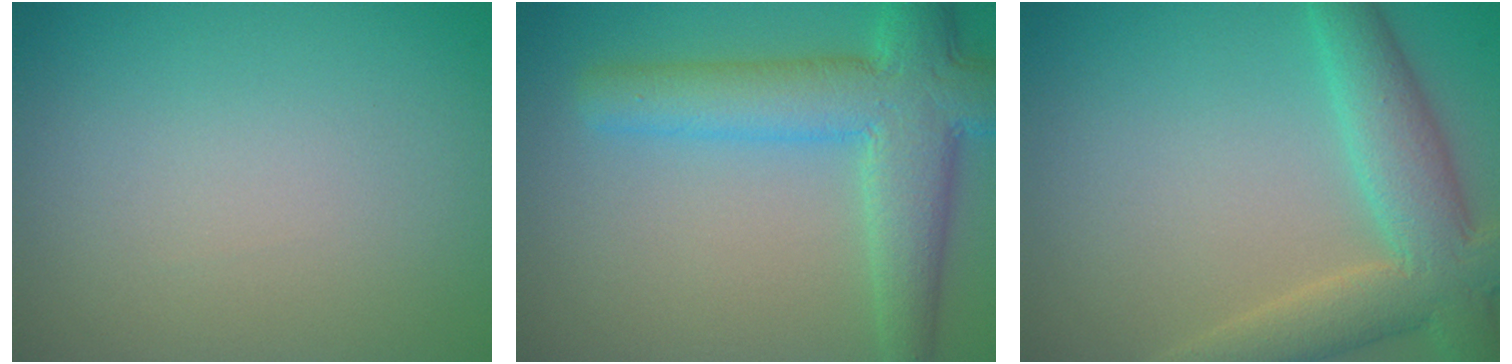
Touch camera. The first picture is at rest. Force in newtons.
{"total": 7.1, "press": 7.1, "slide": 0.3}
{"total": 6.3, "press": 6.3, "slide": 0.5}